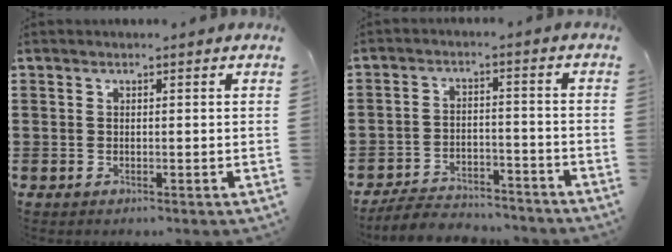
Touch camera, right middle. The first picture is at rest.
{"total": 5.1, "force": [-5.0, 0.9, 0.7], "torque": [-0.018, 0.009, -0.103]}